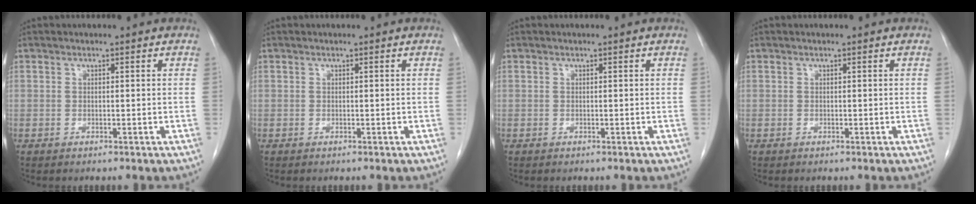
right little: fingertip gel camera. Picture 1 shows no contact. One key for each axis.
{"total": 0.0}
{"total": 0.0}
{"total": 0.0}